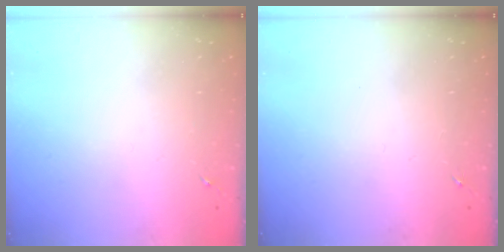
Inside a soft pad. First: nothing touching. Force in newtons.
{"total": 0.0}